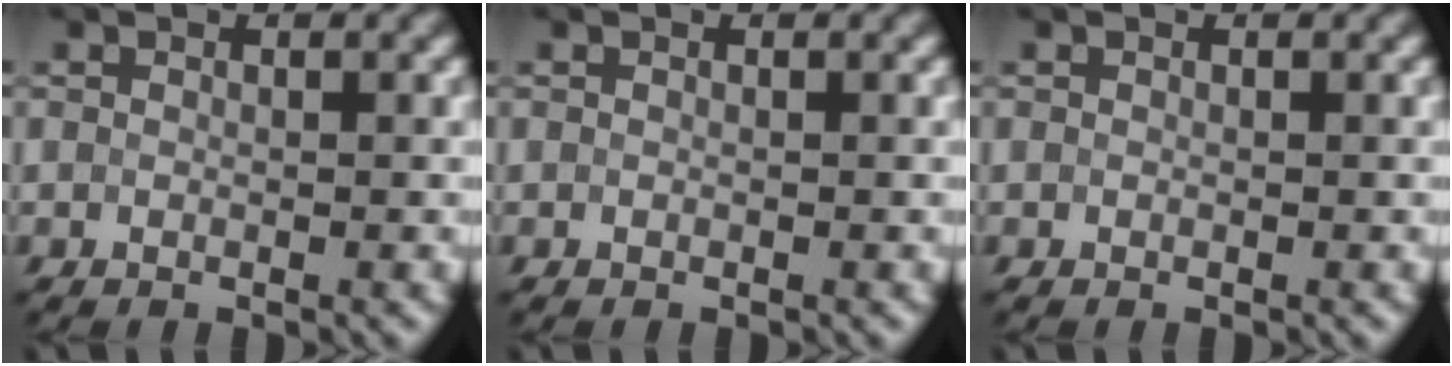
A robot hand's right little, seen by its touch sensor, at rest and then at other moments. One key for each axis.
{"total": 0.0}
{"total": 0.0}